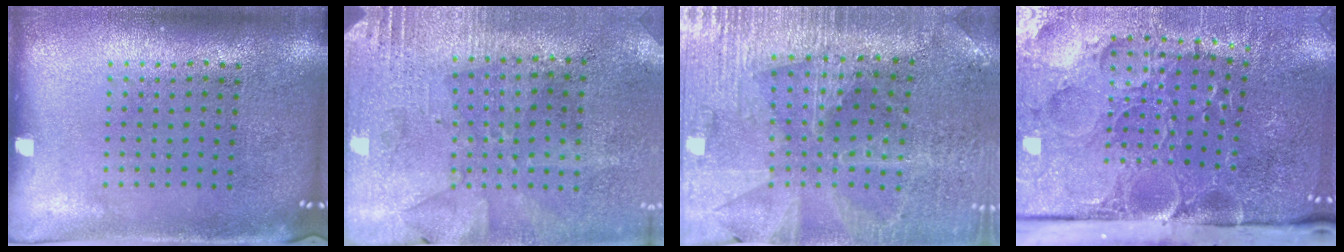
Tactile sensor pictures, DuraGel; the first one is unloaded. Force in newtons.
{"total": 2.7, "press": 2.3, "slide": 1.5}
{"total": 2.0, "press": 2.0, "slide": 0.3}
{"total": 5.5, "press": 4.2, "slide": 3.5}